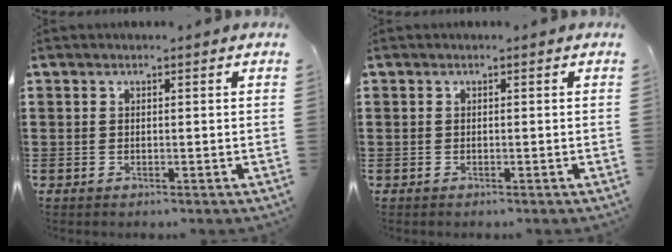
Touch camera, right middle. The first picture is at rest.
{"total": 0.0}